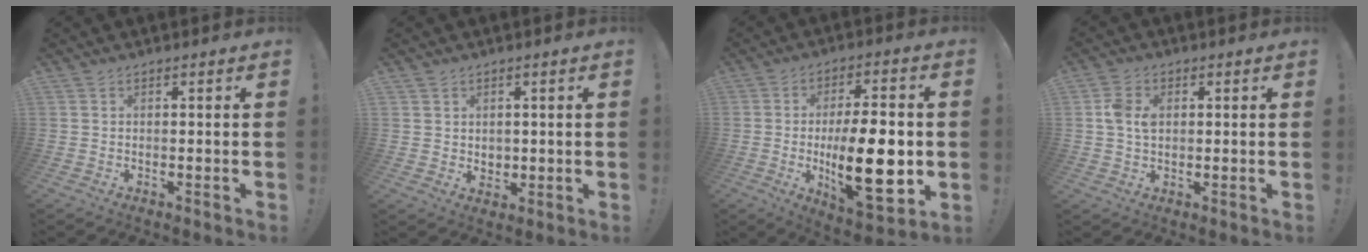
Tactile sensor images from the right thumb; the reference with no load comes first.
{"total": 3.5, "force": [1.9, 2.9, 0.1], "torque": [0.005, -0.013, 0.035]}
{"total": 21.1, "force": [-2.5, 7.6, 19.5], "torque": [-0.306, -0.011, -0.035]}
{"total": 5.8, "force": [0.9, 4.1, 3.9], "torque": [-0.077, 0.007, 0.017]}